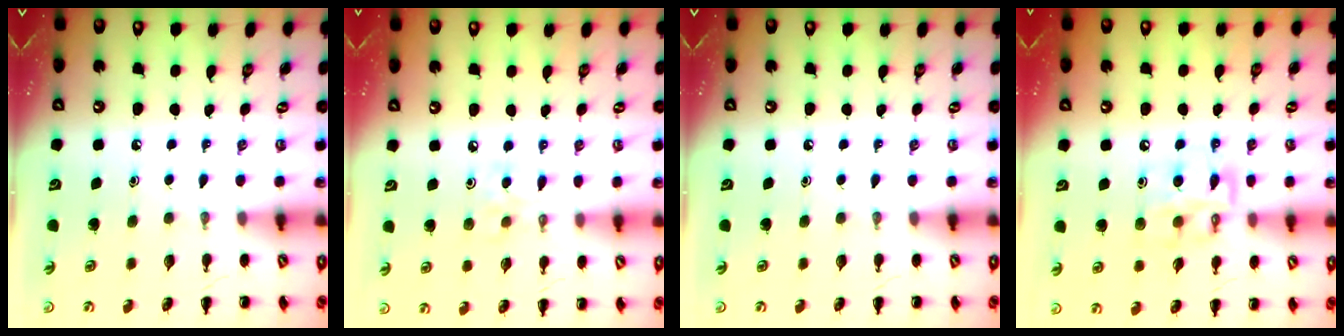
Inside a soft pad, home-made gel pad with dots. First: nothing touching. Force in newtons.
{"total": 4.0, "press": 3.8, "slide": 1.4}
{"total": 0.0}
{"total": 11.4, "press": 11.3, "slide": 1.5}